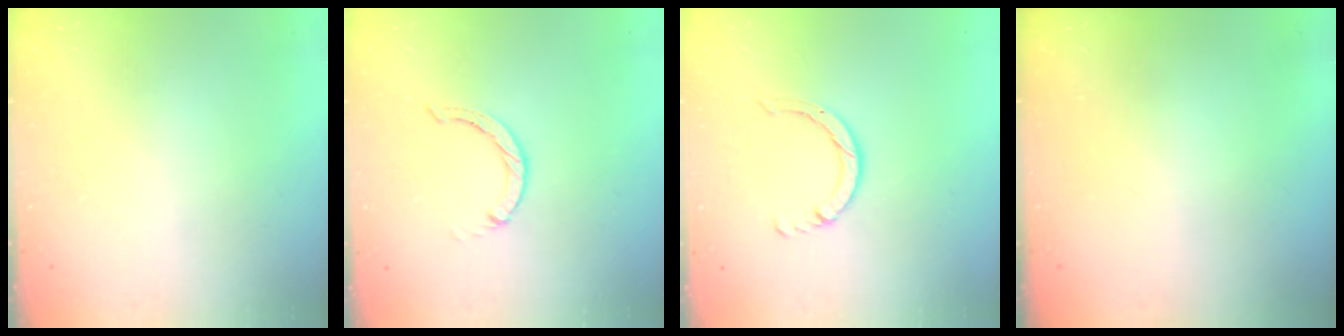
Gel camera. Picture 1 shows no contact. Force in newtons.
{"total": 0.0}
{"total": 4.7, "press": 4.7, "slide": 0.4}
{"total": 0.0}